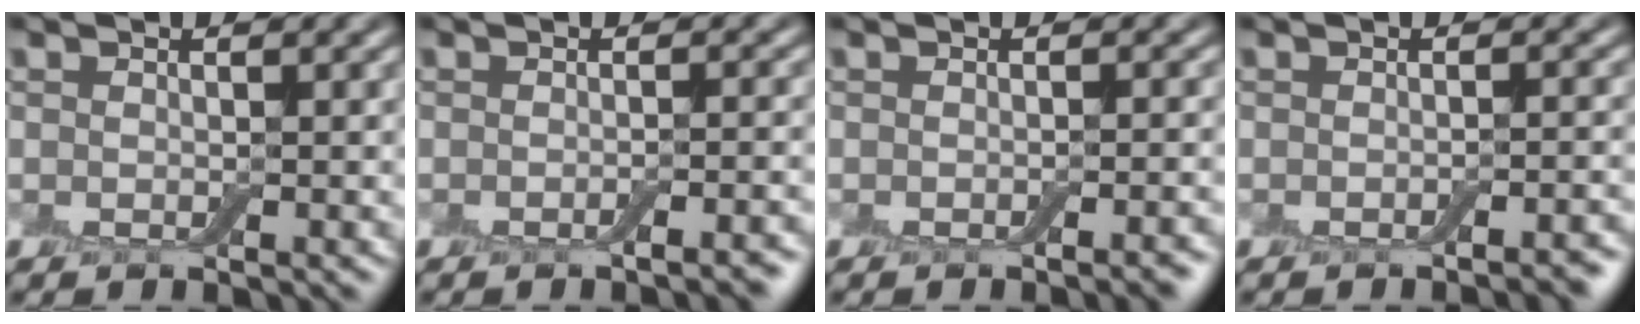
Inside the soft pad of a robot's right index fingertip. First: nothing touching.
{"total": 2.2, "force": [-1.2, 0.6, 1.8], "torque": [-0.017, 0.002, -0.021]}
{"total": 1.9, "force": [-1.0, 0.5, 1.5], "torque": [-0.011, 0.002, -0.015]}
{"total": 2.0, "force": [-1.3, 0.4, 1.4], "torque": [-0.012, 0.002, -0.021]}